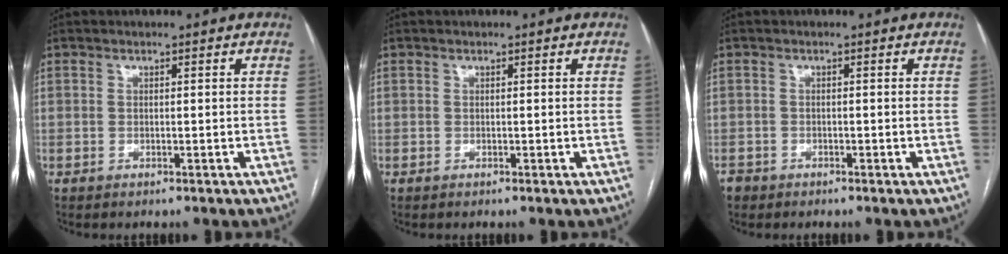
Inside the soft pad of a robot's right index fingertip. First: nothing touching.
{"total": 0.0}
{"total": 1.7, "force": [-1.1, 1.3, -0.1], "torque": [-0.001, 0.005, -0.023]}